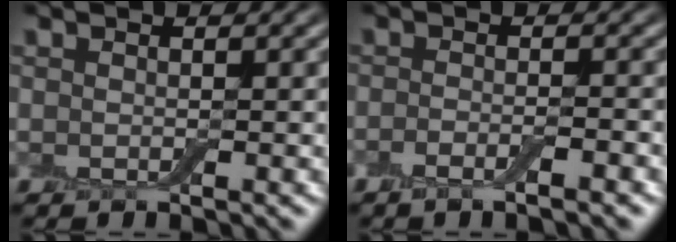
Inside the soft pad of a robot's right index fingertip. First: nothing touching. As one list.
[{"total": 2.5, "force": [-1.5, 0.5, 2.0], "torque": [-0.033, 0.000, -0.029]}]